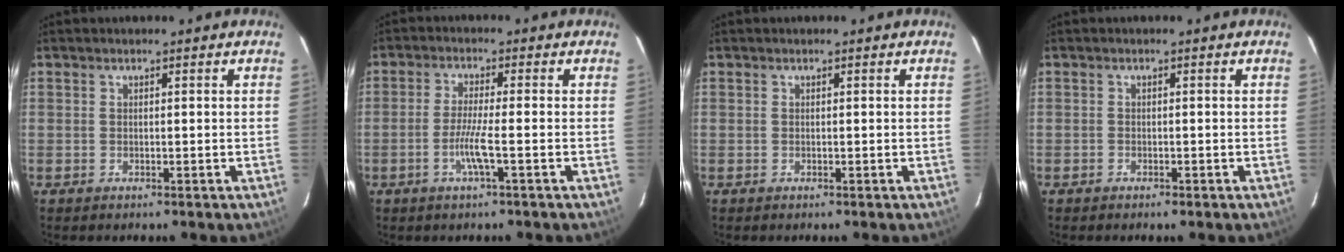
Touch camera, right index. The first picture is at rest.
{"total": 4.7, "force": [-2.0, -0.5, 4.3], "torque": [-0.089, -0.006, -0.040]}
{"total": 0.0}
{"total": 0.9, "force": [-0.7, 0.4, 0.2], "torque": [-0.010, 0.001, -0.011]}